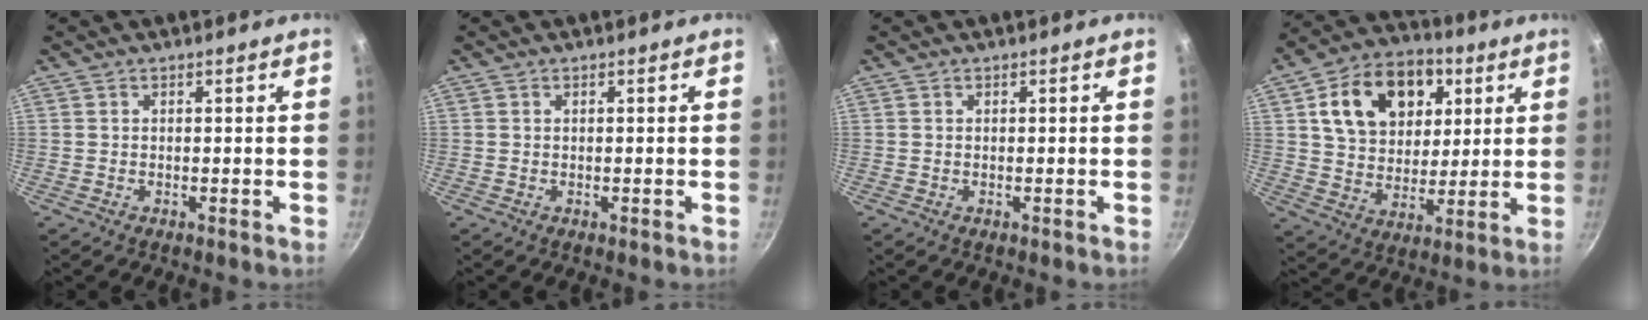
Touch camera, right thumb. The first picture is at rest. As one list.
[{"total": 0.0}, {"total": 0.0}, {"total": 18.5, "force": [6.1, 13.4, 11.2], "torque": [-0.153, 0.003, 0.097]}]